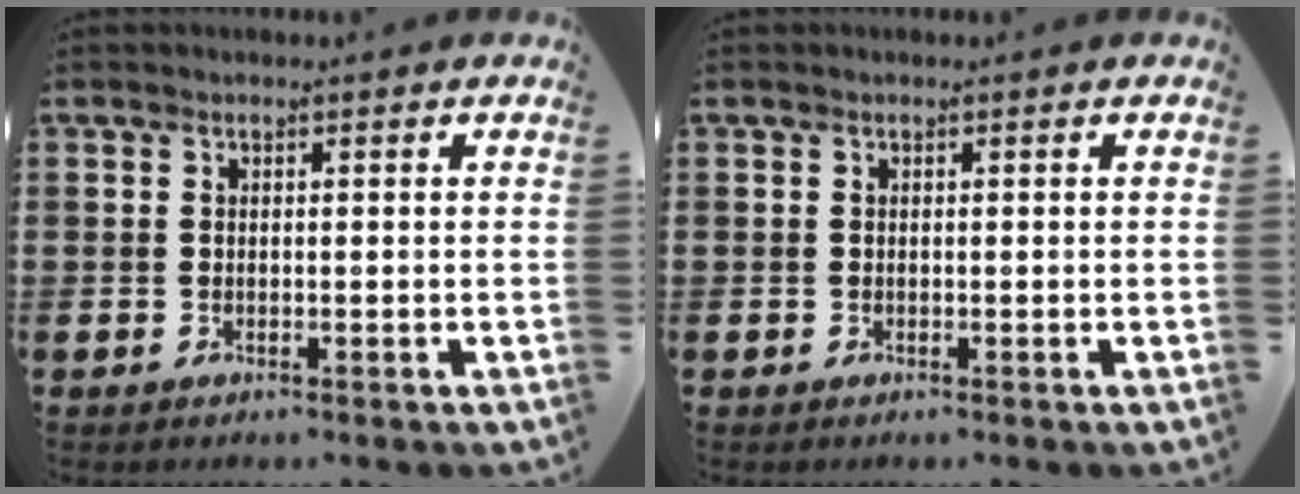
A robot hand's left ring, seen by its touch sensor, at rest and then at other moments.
{"total": 0.0}